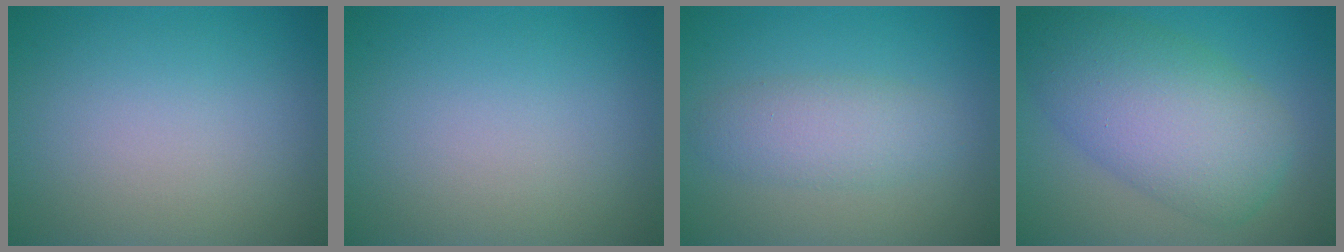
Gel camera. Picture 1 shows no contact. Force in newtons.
{"total": 0.0}
{"total": 3.0, "press": 3.0, "slide": 0.1}
{"total": 8.5, "press": 8.5, "slide": 0.4}